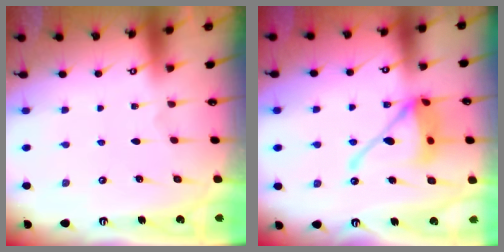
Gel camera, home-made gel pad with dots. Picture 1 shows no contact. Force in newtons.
{"total": 14.9, "press": 14.8, "slide": 2.0}